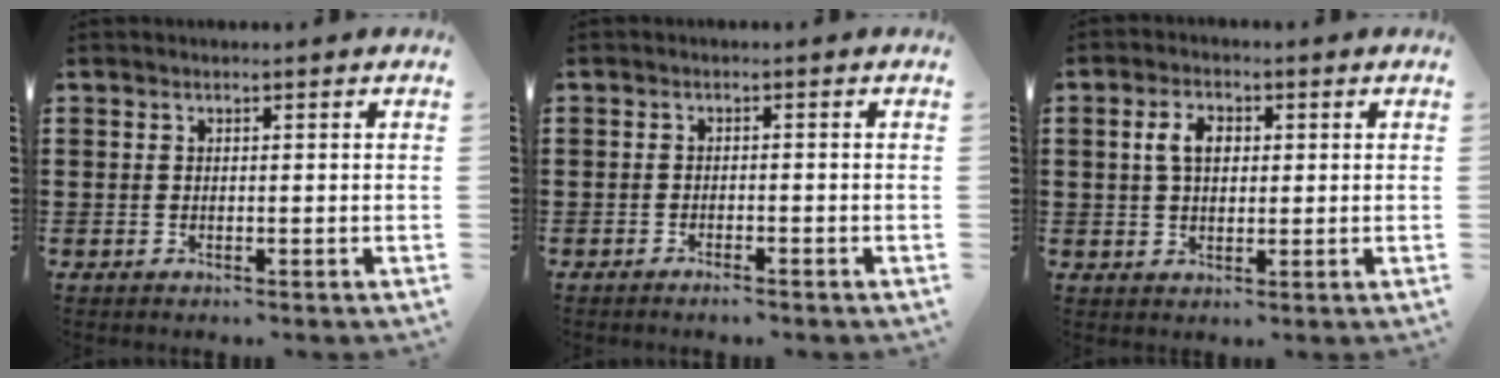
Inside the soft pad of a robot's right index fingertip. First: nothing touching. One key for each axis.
{"total": 1.1, "fx": -1.0, "fy": 0.0, "fz": 0.4, "tx": -0.010, "ty": -0.002, "tz": -0.019}
{"total": 4.5, "fx": 0.8, "fy": 2.8, "fz": 3.5, "tx": -0.077, "ty": 0.014, "tz": 0.012}